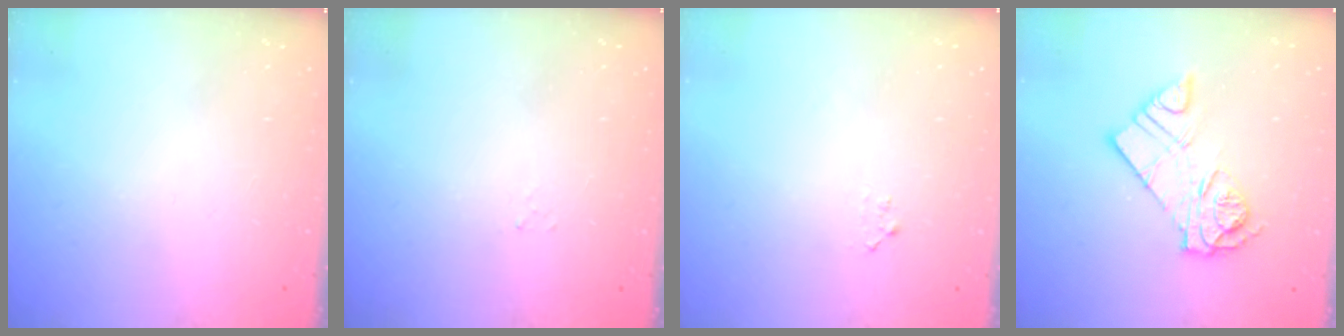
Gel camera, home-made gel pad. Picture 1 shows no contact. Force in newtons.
{"total": 1.5, "press": 1.5, "slide": 0.2}
{"total": 4.6, "press": 4.5, "slide": 0.5}
{"total": 12.1, "press": 12.1, "slide": 1.0}